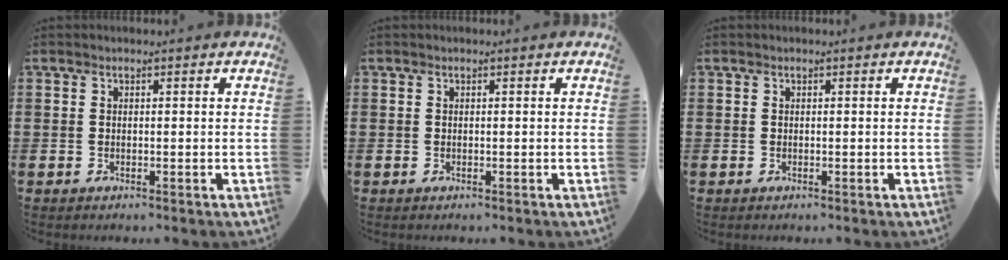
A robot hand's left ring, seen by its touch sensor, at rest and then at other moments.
{"total": 0.0}
{"total": 0.0}